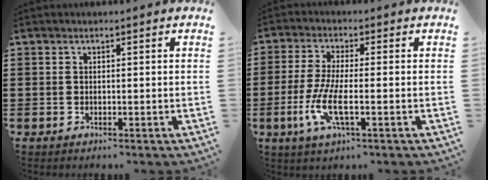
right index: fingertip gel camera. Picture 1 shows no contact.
{"total": 7.1, "force": [-2.2, 1.6, 6.6], "torque": [-0.152, -0.019, -0.048]}